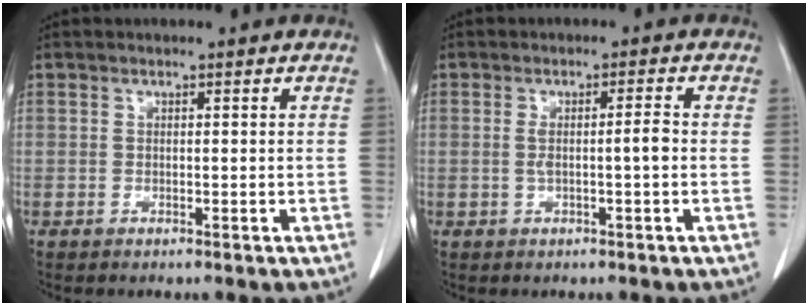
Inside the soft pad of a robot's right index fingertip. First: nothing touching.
{"total": 3.0, "force": [-0.3, 0.0, 3.0], "torque": [-0.057, 0.006, -0.002]}